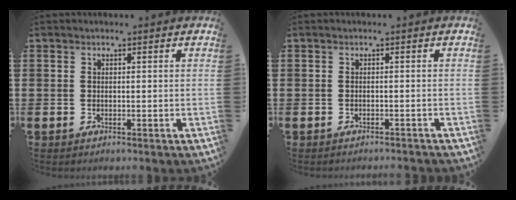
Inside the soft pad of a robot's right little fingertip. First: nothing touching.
{"total": 0.6, "force": [-0.6, -0.1, 0.0], "torque": [0.000, -0.002, -0.013]}